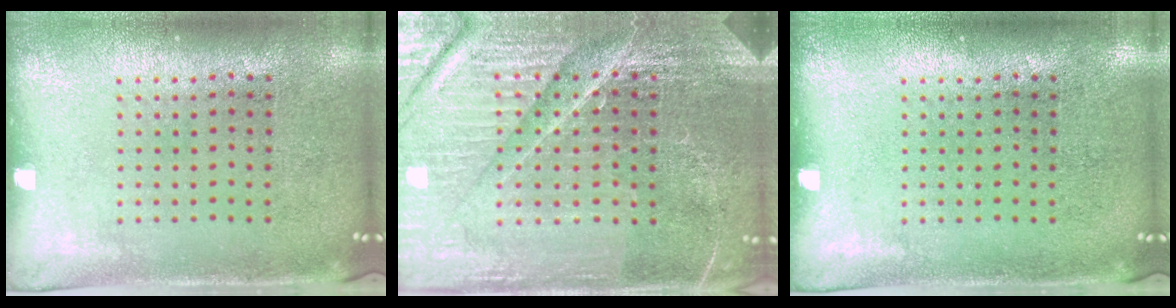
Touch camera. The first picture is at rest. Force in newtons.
{"total": 5.5, "press": 5.1, "slide": 2.1}
{"total": 0.0}